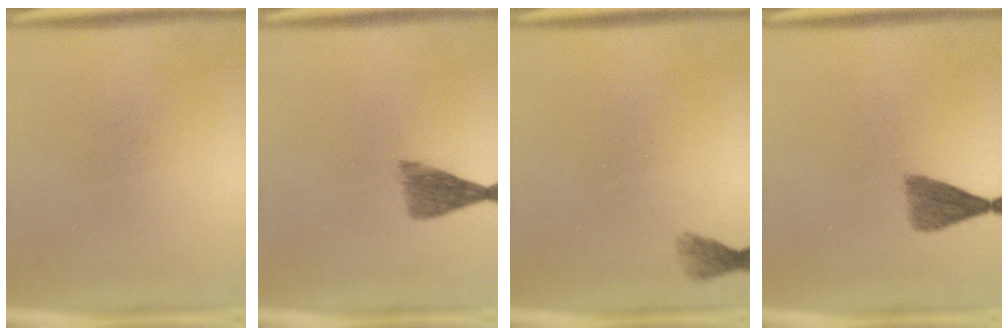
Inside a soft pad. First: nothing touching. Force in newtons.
{"total": 4.1}
{"total": 1.5}
{"total": 3.6}